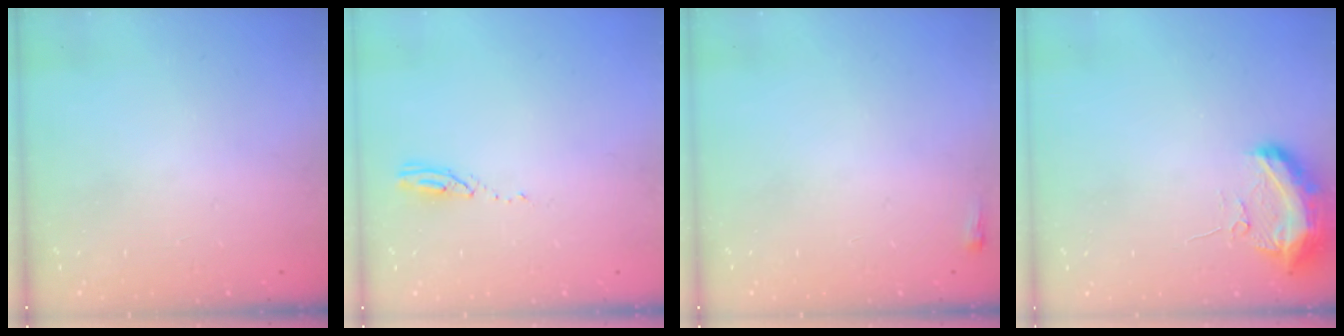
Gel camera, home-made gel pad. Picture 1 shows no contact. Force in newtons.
{"total": 3.2, "press": 3.2, "slide": 0.3}
{"total": 2.0, "press": 2.0, "slide": 0.5}
{"total": 10.0, "press": 10.0, "slide": 0.8}